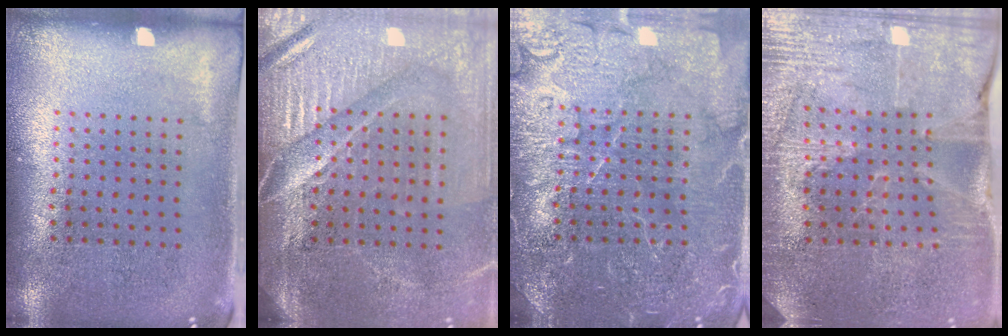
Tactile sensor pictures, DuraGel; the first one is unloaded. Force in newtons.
{"total": 4.6, "press": 4.0, "slide": 2.1}
{"total": 4.9, "press": 4.9, "slide": 0.7}
{"total": 3.2, "press": 3.1, "slide": 0.5}